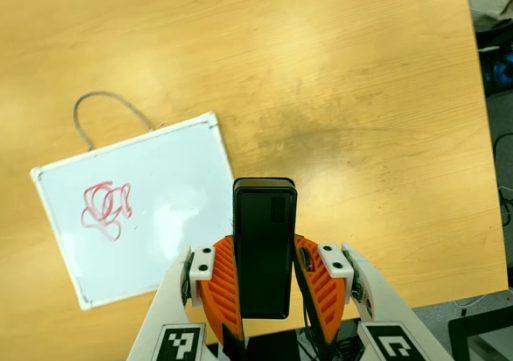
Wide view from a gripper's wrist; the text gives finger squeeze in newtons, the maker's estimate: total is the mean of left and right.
{"total": 3.5, "left": 2.1, "right": 5.0}